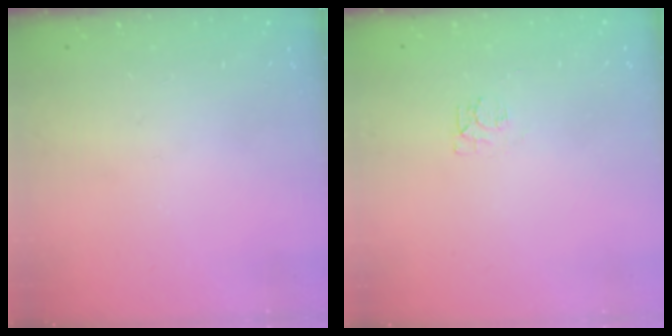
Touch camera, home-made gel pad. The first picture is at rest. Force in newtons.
{"total": 4.6, "press": 4.5, "slide": 0.5}